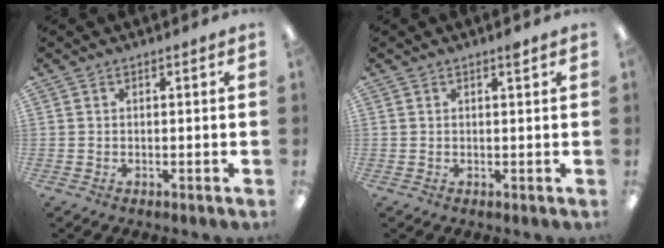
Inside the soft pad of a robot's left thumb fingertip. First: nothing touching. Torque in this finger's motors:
{"motor_torque": [0.22, 0.14, -0.01, 0.01, 0.08]}